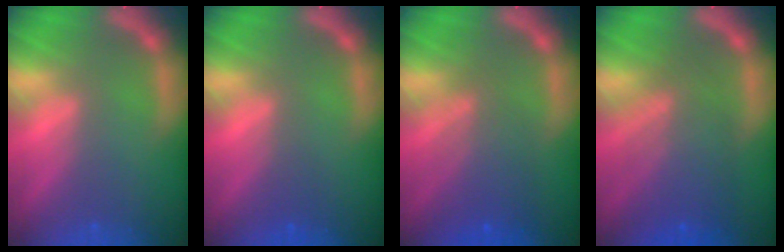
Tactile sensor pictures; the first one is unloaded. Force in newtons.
{"total": 1.0}
{"total": 5.1}
{"total": 7.1}